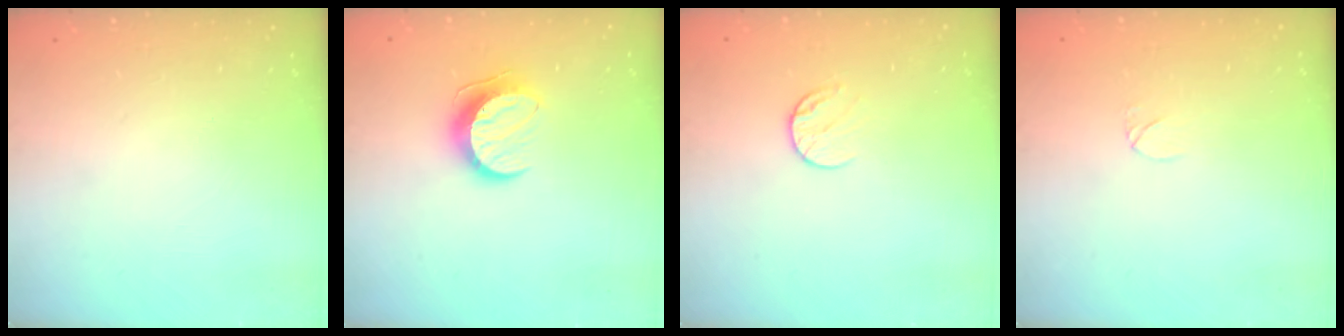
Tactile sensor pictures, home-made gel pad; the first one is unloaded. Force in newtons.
{"total": 9.8, "press": 9.8, "slide": 0.1}
{"total": 6.5, "press": 6.4, "slide": 0.7}
{"total": 3.7, "press": 3.7, "slide": 0.3}